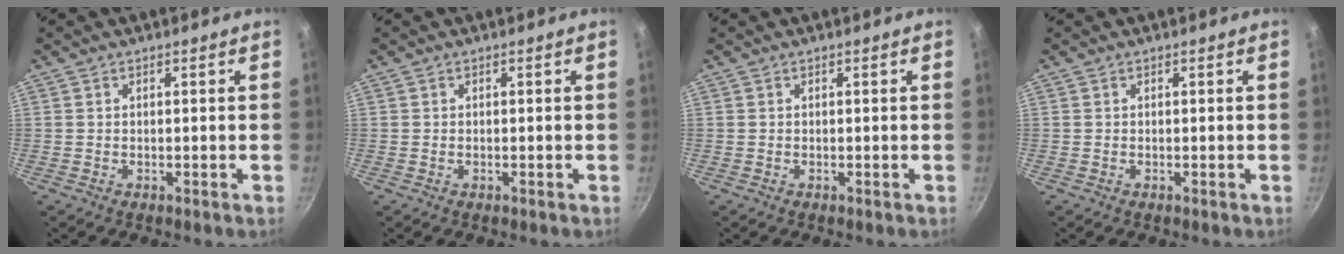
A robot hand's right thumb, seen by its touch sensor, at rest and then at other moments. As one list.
[{"total": 0.0}, {"total": 0.0}, {"total": 0.0}]